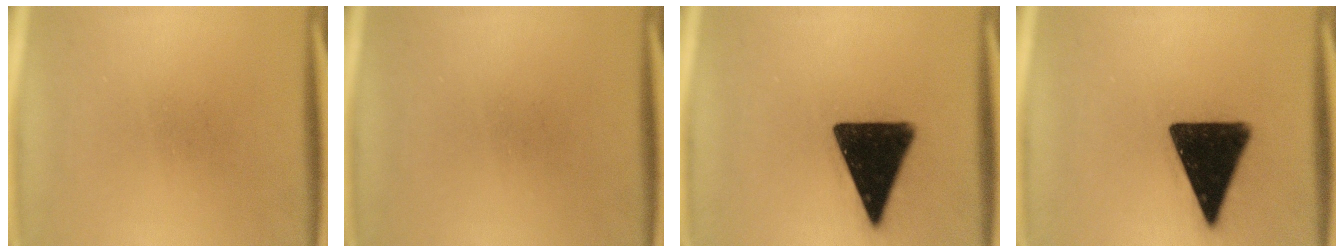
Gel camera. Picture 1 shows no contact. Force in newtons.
{"total": 0.0}
{"total": 16.8}
{"total": 16.8}